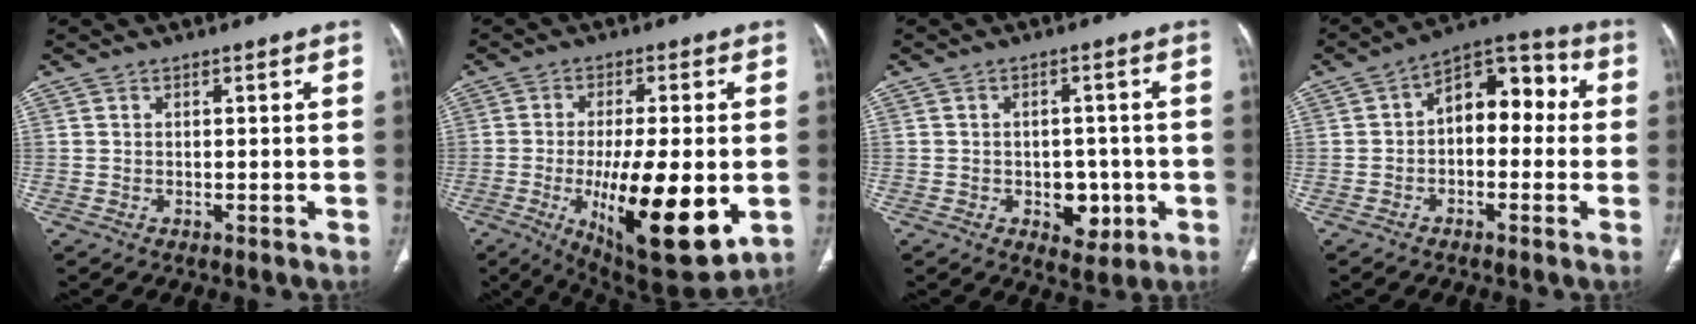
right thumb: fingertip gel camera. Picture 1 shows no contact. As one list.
[{"total": 20.2, "force": [-4.4, 6.5, 18.7], "torque": [-0.291, -0.025, -0.049]}, {"total": 6.4, "force": [-1.7, 4.6, 4.1], "torque": [-0.020, 0.005, -0.014]}, {"total": 11.1, "force": [0.3, 6.9, 8.6], "torque": [-0.085, 0.044, -0.011]}]